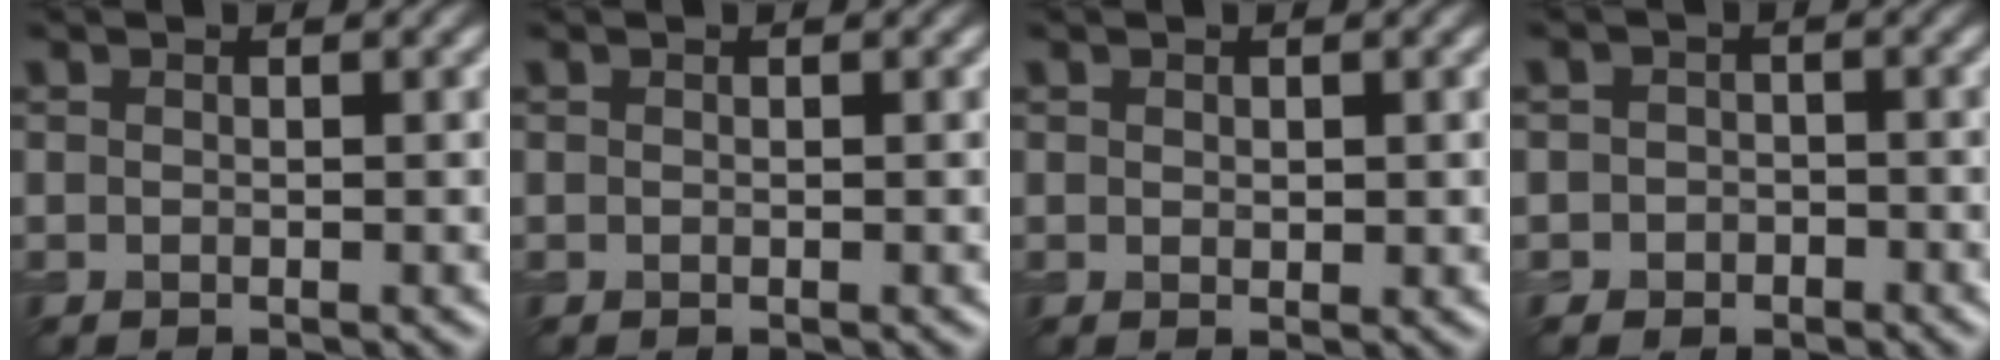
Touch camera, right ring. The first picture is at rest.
{"total": 0.0}
{"total": 0.5, "force": [0.2, 0.3, 0.3], "torque": [-0.004, -0.001, 0.004]}
{"total": 1.8, "force": [-0.7, 1.7, 0.3], "torque": [0.020, 0.002, -0.021]}